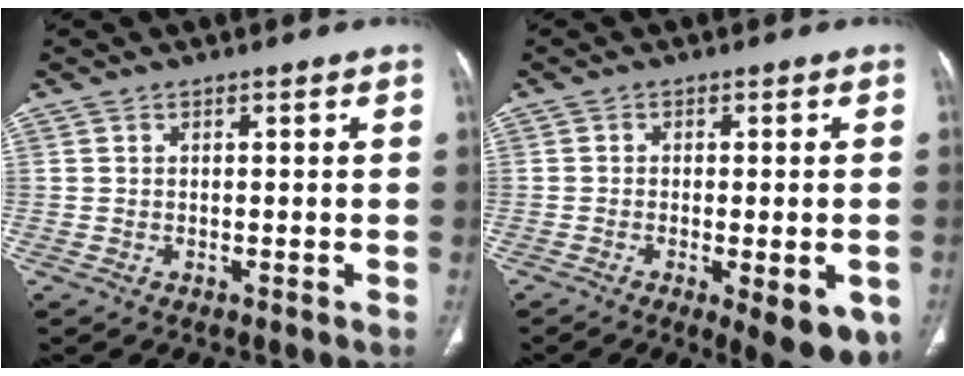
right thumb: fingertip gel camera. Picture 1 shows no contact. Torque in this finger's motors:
{"motor_torque": [-0.07, 0.36, 0.02, 0.04, 0.04]}